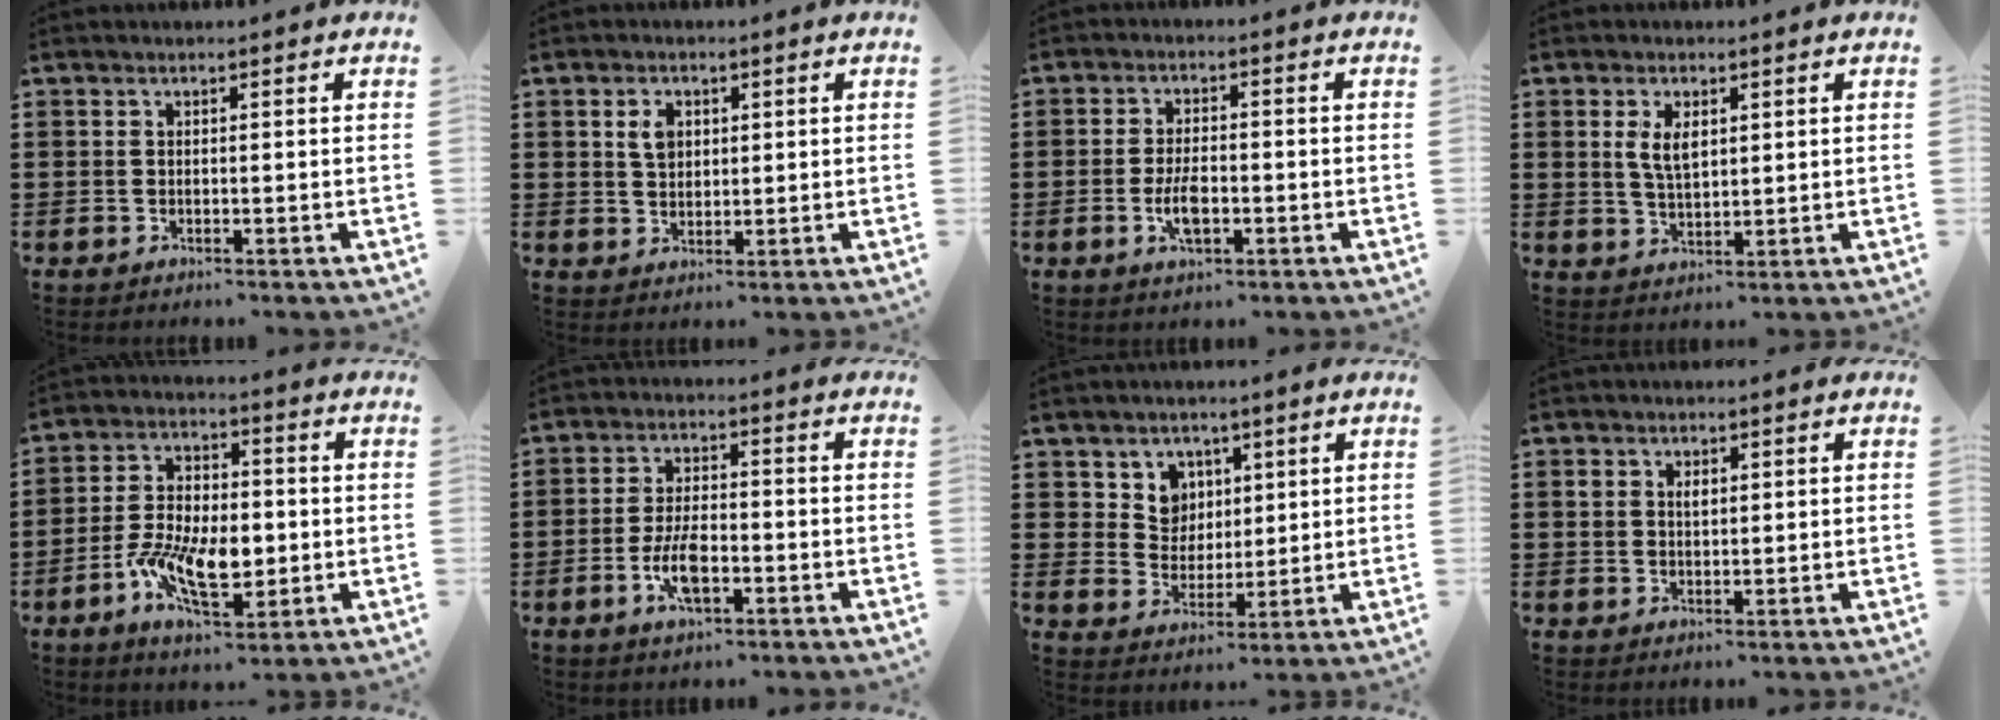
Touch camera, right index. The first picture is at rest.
{"total": 3.1, "force": [1.0, 2.1, 2.1], "torque": [-0.048, 0.010, 0.017]}
{"total": 4.4, "force": [-1.2, 1.9, 3.8], "torque": [-0.088, -0.002, -0.026]}
{"total": 4.1, "force": [1.2, 1.9, 3.4], "torque": [-0.064, 0.003, 0.019]}
{"total": 10.6, "force": [-2.8, 5.5, 8.6], "torque": [-0.182, 0.002, -0.049]}
{"total": 6.5, "force": [-2.2, 2.8, 5.3], "torque": [-0.115, 0.001, -0.045]}
{"total": 5.7, "force": [2.7, 4.8, 1.2], "torque": [-0.043, 0.008, 0.048]}
{"total": 1.9, "force": [0.8, 1.3, 1.1], "torque": [-0.024, 0.007, 0.013]}